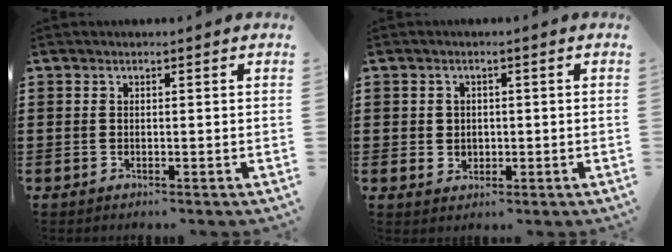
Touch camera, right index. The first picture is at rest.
{"total": 1.9, "force": [0.3, 1.8, 0.4], "torque": [-0.014, 0.010, 0.003]}